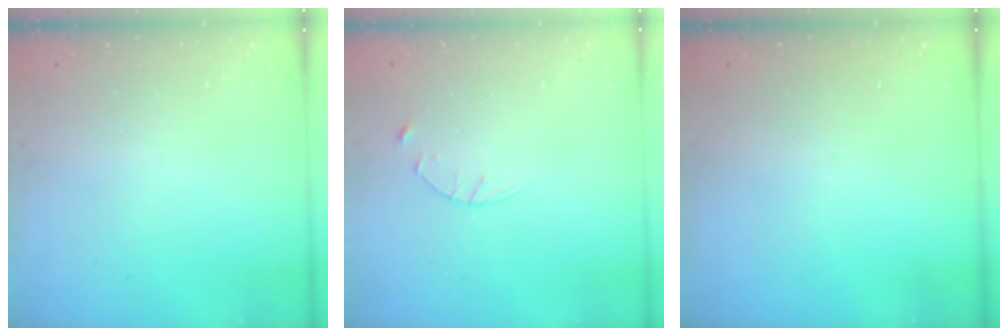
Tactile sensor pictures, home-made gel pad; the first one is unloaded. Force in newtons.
{"total": 2.8, "press": 2.8, "slide": 0.4}
{"total": 0.0}